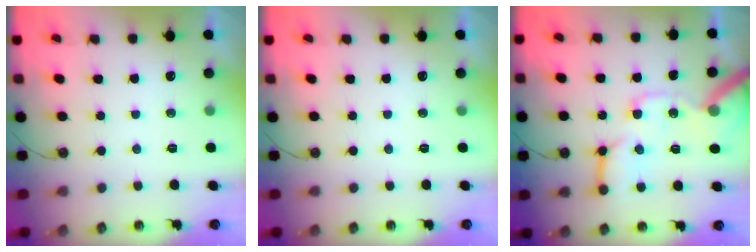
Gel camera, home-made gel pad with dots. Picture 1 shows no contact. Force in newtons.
{"total": 0.0}
{"total": 18.3, "press": 18.1, "slide": 2.3}